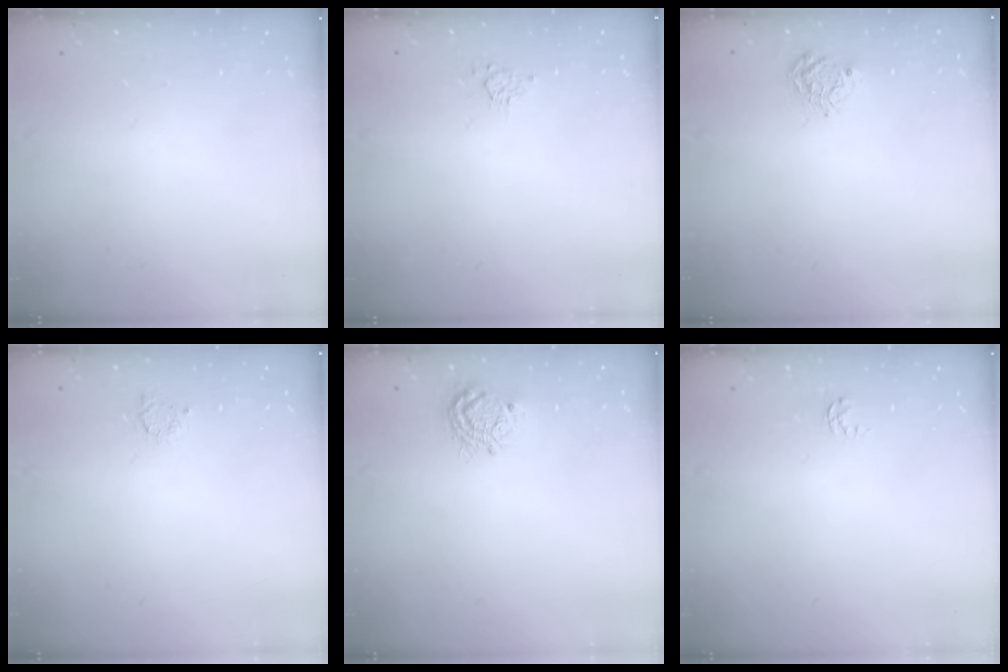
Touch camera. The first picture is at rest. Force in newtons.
{"total": 3.9, "press": 3.9, "slide": 0.5}
{"total": 5.1, "press": 5.1, "slide": 0.4}
{"total": 2.4, "press": 2.4, "slide": 0.3}
{"total": 8.5, "press": 8.5, "slide": 0.6}
{"total": 2.6, "press": 2.6, "slide": 0.3}